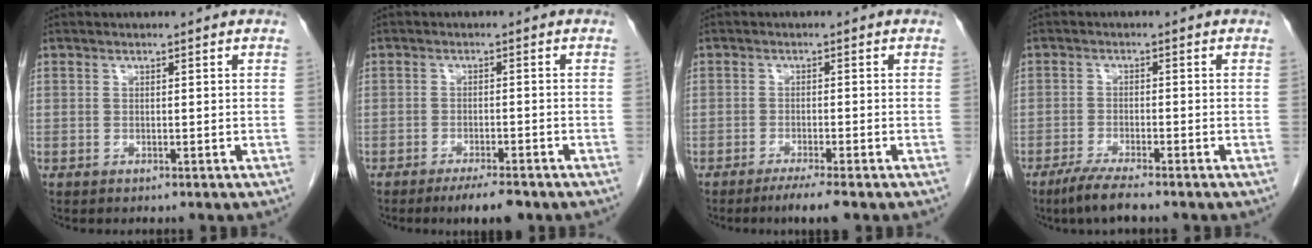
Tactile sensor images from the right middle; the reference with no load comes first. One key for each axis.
{"total": 4.6, "fx": -3.5, "fy": 0.9, "fz": 3.0, "tx": -0.045, "ty": -0.005, "tz": -0.052}
{"total": 3.6, "fx": -2.6, "fy": -0.1, "fz": 2.4, "tx": -0.041, "ty": -0.008, "tz": -0.046}
{"total": 4.7, "fx": -3.6, "fy": 0.2, "fz": 3.0, "tx": -0.059, "ty": -0.012, "tz": -0.066}